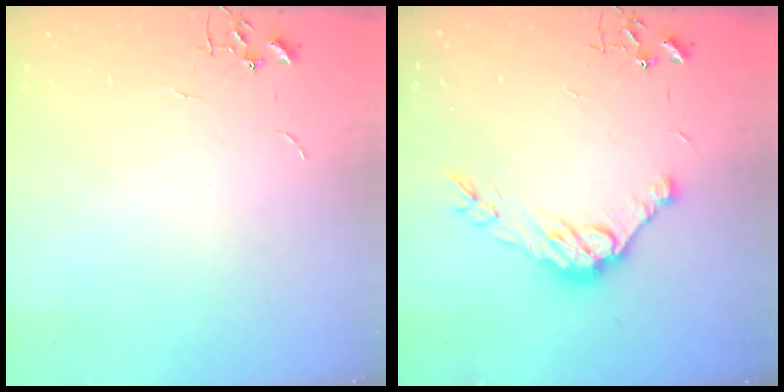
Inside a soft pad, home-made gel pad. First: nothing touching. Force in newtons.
{"total": 12.0, "press": 12.0, "slide": 1.0}